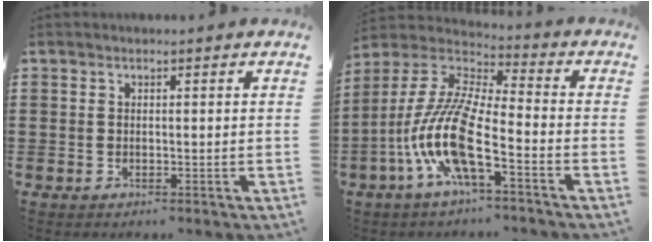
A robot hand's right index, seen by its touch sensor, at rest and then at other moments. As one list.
[{"total": 12.2, "force": [-5.8, 2.6, 10.5], "torque": [-0.252, -0.022, -0.125]}]